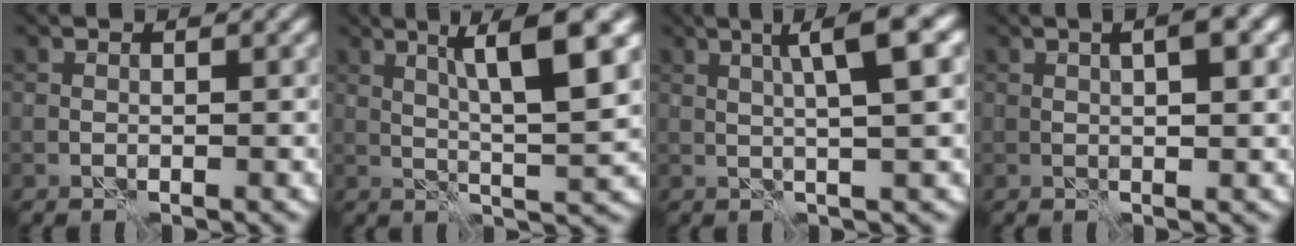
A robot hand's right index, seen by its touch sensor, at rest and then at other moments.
{"total": 7.5, "force": [2.6, 1.0, 7.0], "torque": [-0.111, 0.006, 0.047]}
{"total": 5.6, "force": [1.7, 0.7, 5.3], "torque": [-0.081, 0.017, 0.027]}
{"total": 3.2, "force": [1.1, 0.8, 2.9], "torque": [-0.031, -0.001, 0.012]}